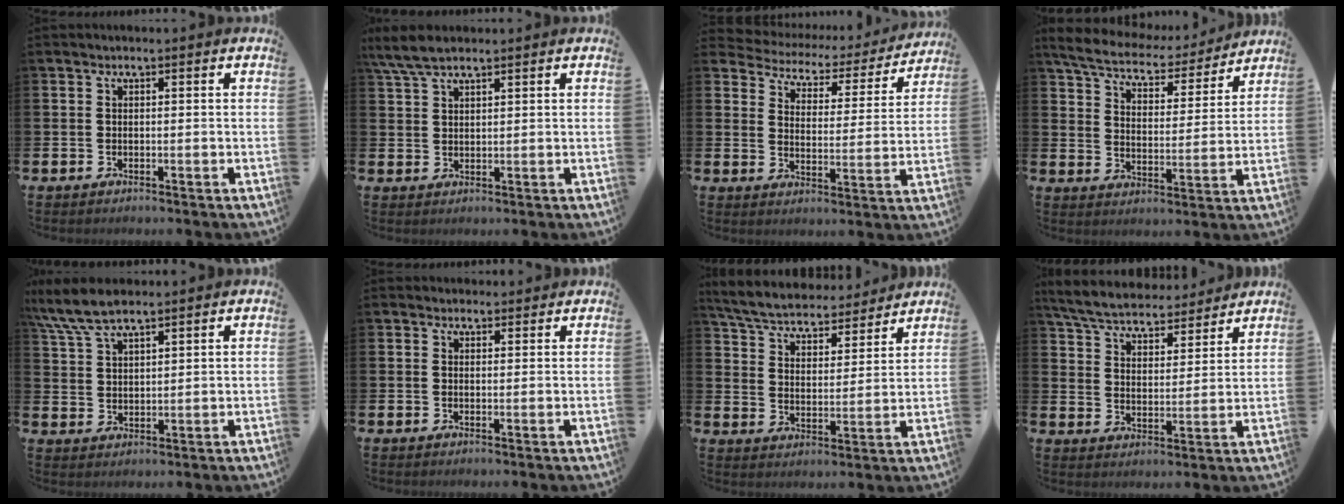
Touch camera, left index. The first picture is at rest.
{"total": 4.9, "force": [4.1, 1.3, 2.5], "torque": [-0.055, -0.006, 0.075]}
{"total": 3.7, "force": [3.2, 1.9, 0.1], "torque": [-0.035, -0.029, 0.047]}
{"total": 6.4, "force": [5.9, 1.8, 1.6], "torque": [-0.066, -0.040, 0.100]}
{"total": 7.3, "force": [6.3, 1.8, 3.2], "torque": [-0.086, -0.011, 0.119]}
{"total": 1.2, "force": [1.1, 0.5, -0.1], "torque": [0.006, 0.001, 0.020]}
{"total": 5.8, "force": [5.6, 1.2, 1.0], "torque": [-0.056, -0.045, 0.095]}
{"total": 5.8, "force": [5.6, 1.3, 1.1], "torque": [-0.055, -0.038, 0.098]}